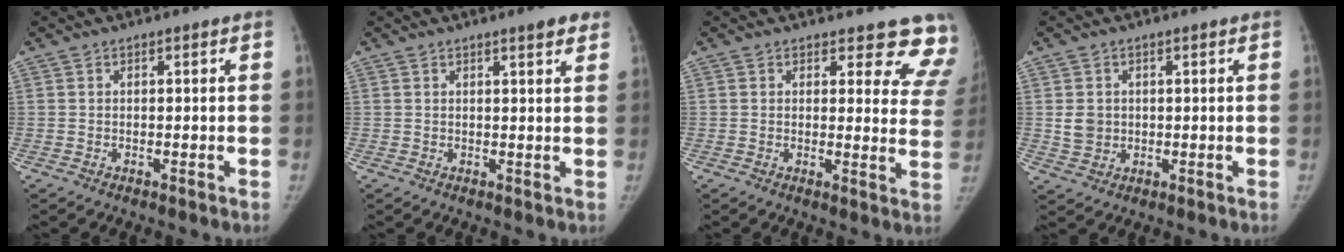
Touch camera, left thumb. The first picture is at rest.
{"total": 3.3, "force": [2.2, 0.5, 2.4], "torque": [-0.026, -0.010, 0.028]}
{"total": 11.5, "force": [10.6, 4.1, 1.8], "torque": [0.041, -0.082, 0.082]}
{"total": 3.7, "force": [0.4, 3.2, 1.8], "torque": [-0.019, -0.003, 0.016]}